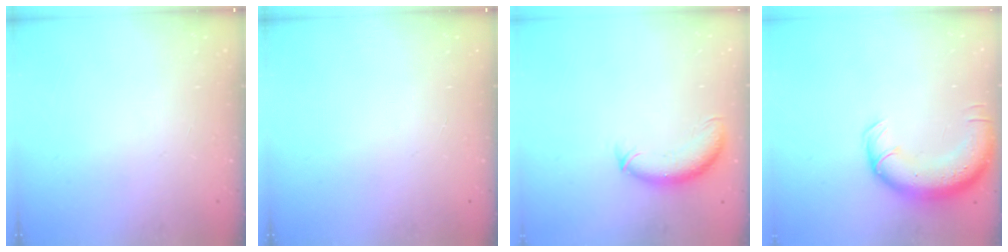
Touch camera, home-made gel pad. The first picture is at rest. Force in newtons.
{"total": 0.0}
{"total": 9.7, "press": 9.6, "slide": 1.8}
{"total": 13.3, "press": 12.9, "slide": 3.2}